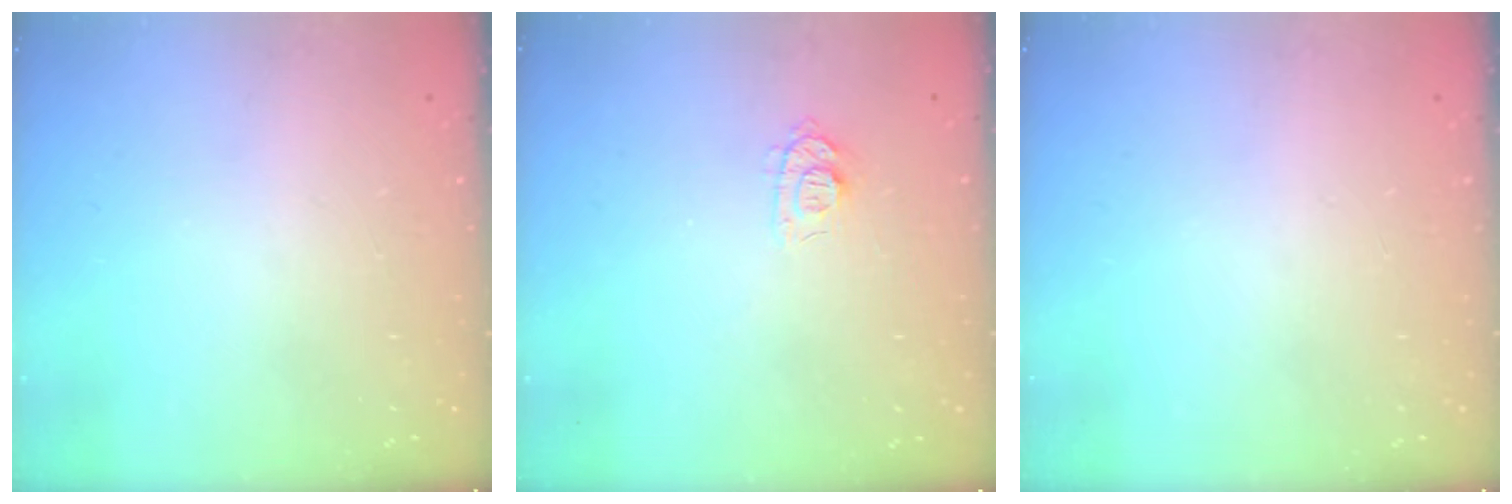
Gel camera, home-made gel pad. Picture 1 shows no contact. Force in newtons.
{"total": 8.6, "press": 8.5, "slide": 0.9}
{"total": 0.0}